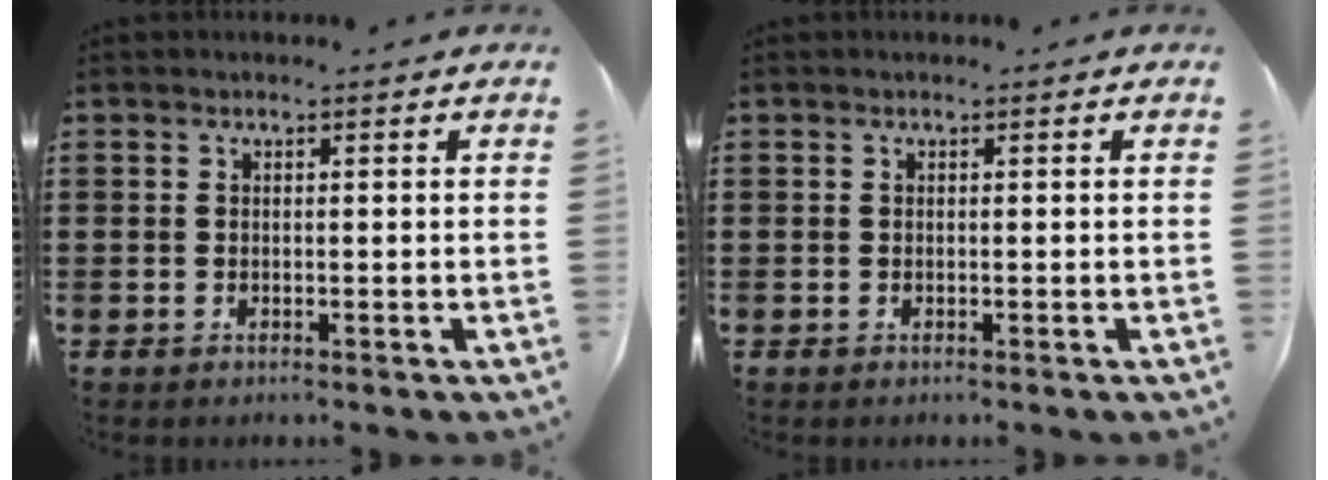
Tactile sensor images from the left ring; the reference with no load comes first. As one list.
[{"total": 0.0}]